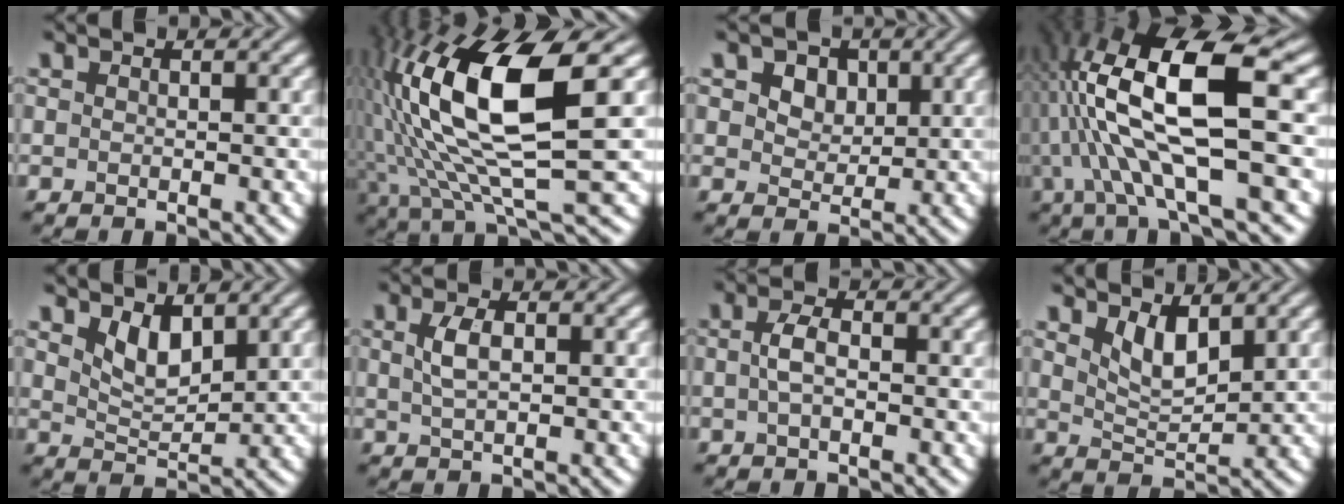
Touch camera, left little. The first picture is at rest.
{"total": 13.5, "force": [2.0, 4.2, 12.7], "torque": [-0.250, 0.002, 0.040]}
{"total": 4.1, "force": [2.0, 2.8, 2.2], "torque": [-0.048, 0.007, 0.024]}
{"total": 13.4, "force": [0.5, 3.4, 12.9], "torque": [-0.248, 0.013, 0.015]}
{"total": 3.0, "force": [1.8, 1.4, 2.0], "torque": [-0.042, -0.010, 0.036]}
{"total": 2.3, "force": [0.5, 0.9, 2.0], "torque": [-0.047, 0.003, 0.011]}
{"total": 2.0, "force": [-0.2, 0.9, 1.8], "torque": [-0.041, 0.005, -0.007]}
{"total": 3.2, "force": [1.8, 1.2, 2.4], "torque": [-0.050, -0.009, 0.038]}